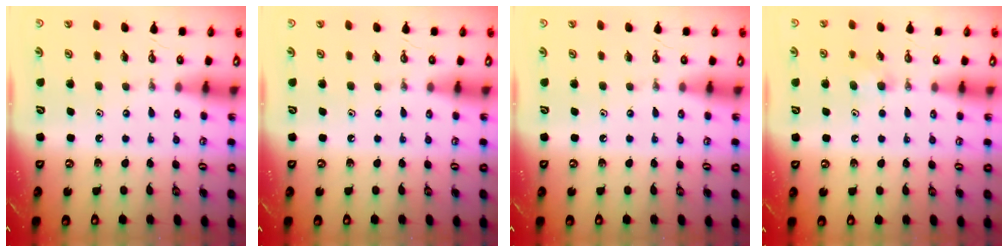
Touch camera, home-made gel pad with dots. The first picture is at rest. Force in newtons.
{"total": 0.0}
{"total": 0.0}
{"total": 4.8, "press": 4.2, "slide": 2.3}